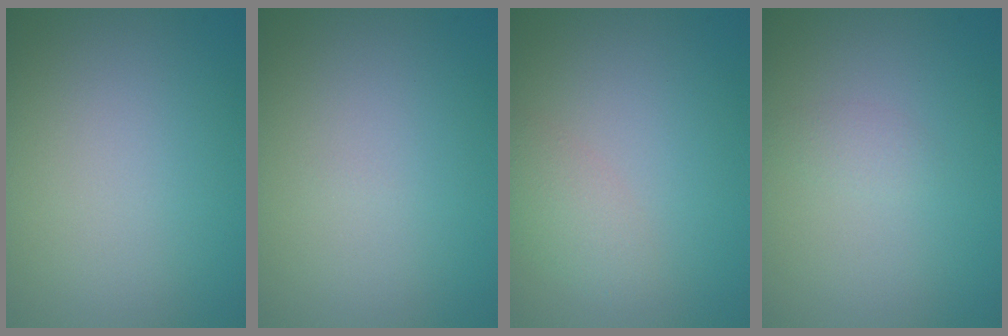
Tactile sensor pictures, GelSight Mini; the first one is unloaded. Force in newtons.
{"total": 0.0}
{"total": 2.1, "press": 2.1, "slide": 0.1}
{"total": 0.8, "press": 0.8, "slide": 0.0}